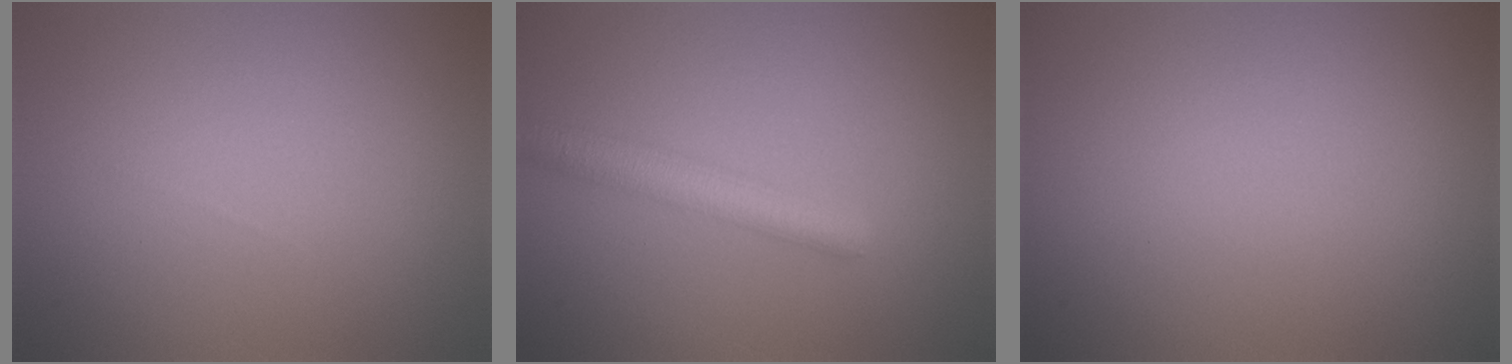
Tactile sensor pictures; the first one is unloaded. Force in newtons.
{"total": 3.4, "press": 3.4, "slide": 0.2}
{"total": 0.0}